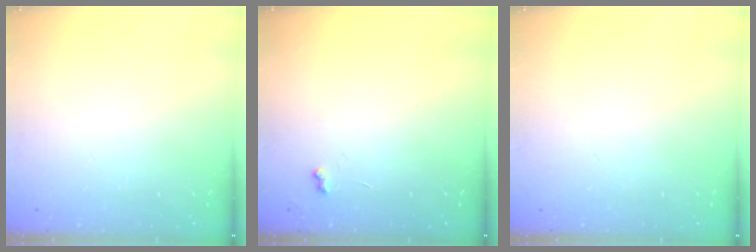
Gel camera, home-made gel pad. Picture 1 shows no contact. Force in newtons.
{"total": 3.0, "press": 3.0, "slide": 0.4}
{"total": 0.0}